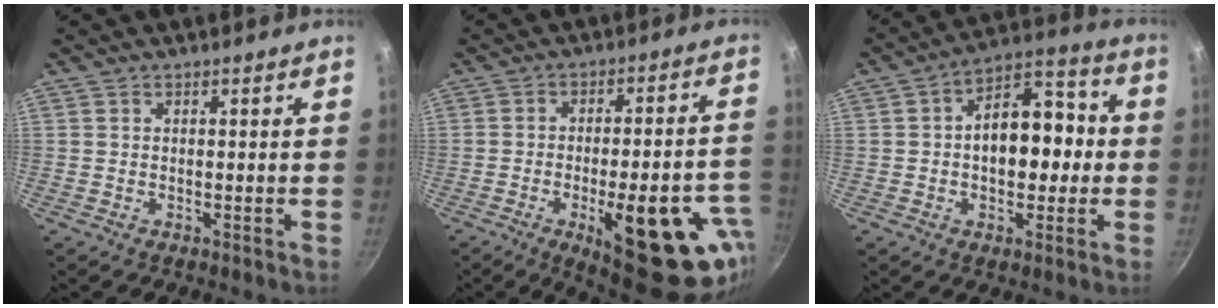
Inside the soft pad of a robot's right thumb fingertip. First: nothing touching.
{"total": 25.1, "force": [-9.3, 9.7, 21.2], "torque": [-0.230, 0.019, -0.111]}
{"total": 14.3, "force": [-0.5, 9.2, 10.9], "torque": [-0.113, 0.041, -0.017]}